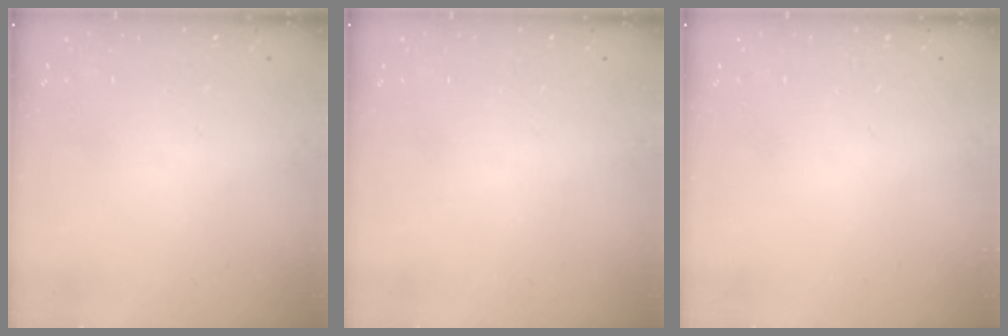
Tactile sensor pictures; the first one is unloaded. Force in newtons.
{"total": 0.0}
{"total": 0.0}